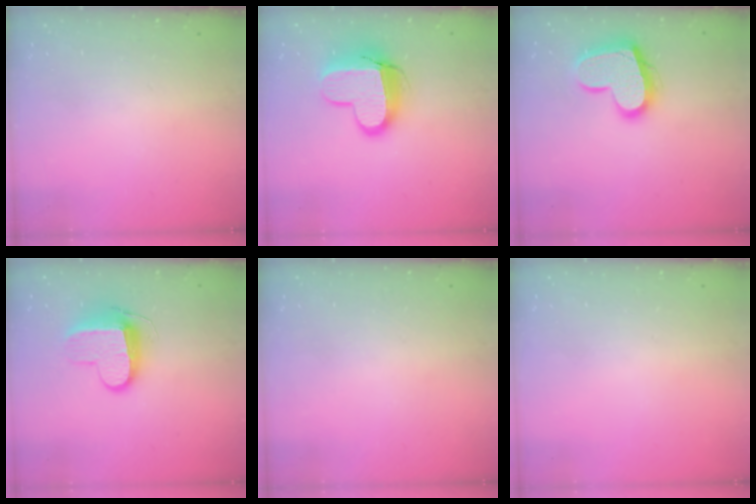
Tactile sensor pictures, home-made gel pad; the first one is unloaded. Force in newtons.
{"total": 12.3, "press": 12.2, "slide": 1.3}
{"total": 15.9, "press": 15.9, "slide": 0.9}
{"total": 9.4, "press": 9.3, "slide": 1.3}
{"total": 0.0}
{"total": 0.0}